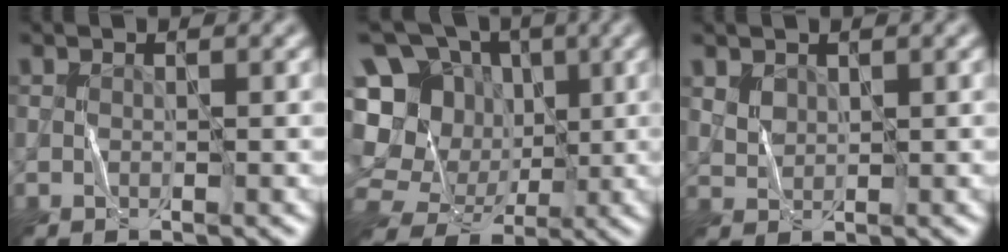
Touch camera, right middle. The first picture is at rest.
{"total": 15.1, "force": [-0.8, 13.4, 6.9], "torque": [-0.163, 0.024, -0.021]}
{"total": 1.5, "force": [0.9, 1.0, 0.6], "torque": [-0.017, 0.000, 0.023]}